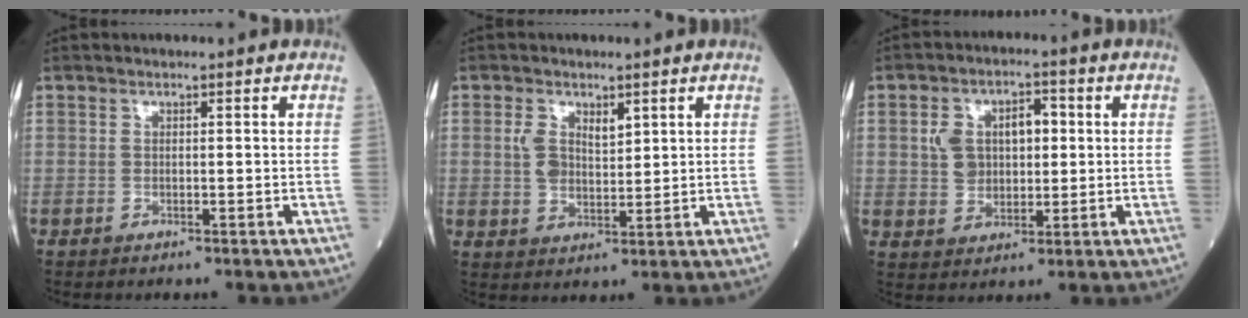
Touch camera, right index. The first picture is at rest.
{"total": 4.5, "force": [1.9, 2.6, 3.2], "torque": [-0.063, 0.007, 0.041]}
{"total": 7.7, "force": [1.5, 5.0, 5.6], "torque": [-0.099, 0.024, 0.034]}